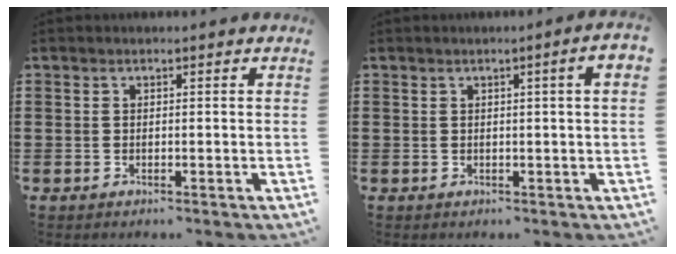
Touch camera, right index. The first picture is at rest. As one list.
[{"total": 1.9, "force": [0.4, -0.2, 1.8], "torque": [-0.031, -0.001, 0.006]}]